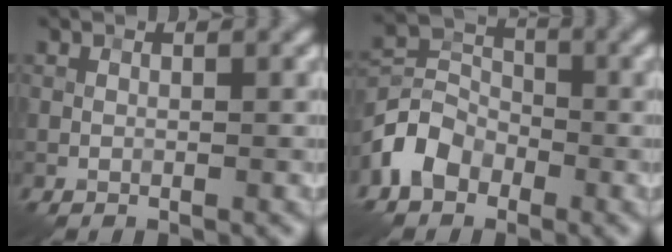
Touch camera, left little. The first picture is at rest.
{"total": 4.2, "force": [-2.5, 3.0, 1.7], "torque": [-0.037, 0.006, -0.062]}